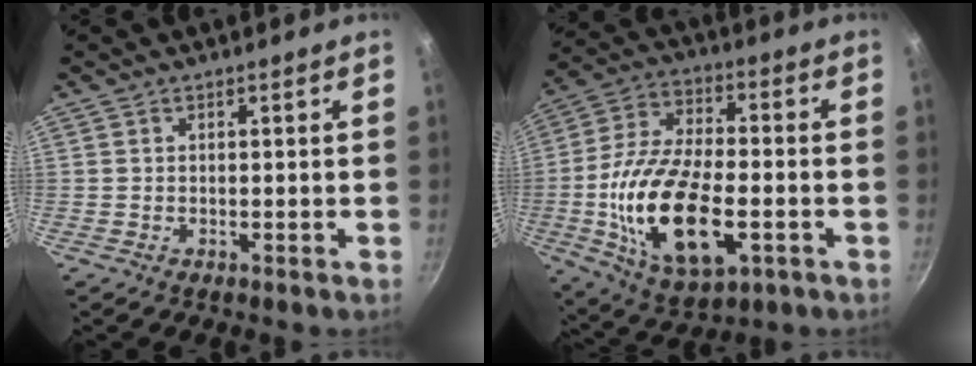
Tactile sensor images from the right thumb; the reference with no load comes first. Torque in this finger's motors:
{"motor_torque": [-0.02, 1.59, 2.19, -0.59, 0.63]}